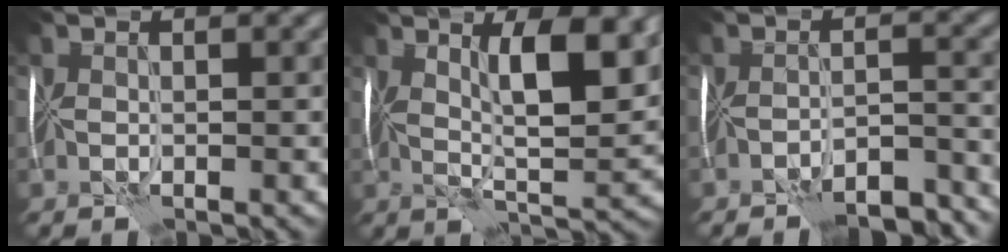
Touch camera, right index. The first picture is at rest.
{"total": 7.9, "force": [2.6, 2.1, 7.2], "torque": [-0.121, 0.004, 0.038]}
{"total": 7.2, "force": [-6.7, 1.2, 2.4], "torque": [-0.025, 0.004, -0.084]}